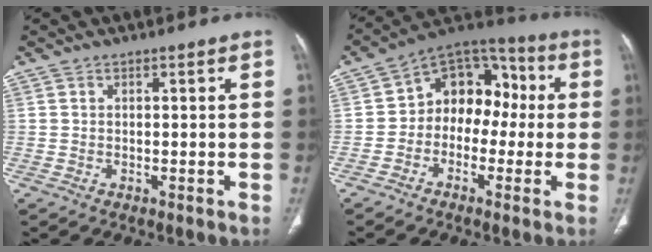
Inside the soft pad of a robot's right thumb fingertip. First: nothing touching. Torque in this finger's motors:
{"motor_torque": [-0.32, 0.71, 0.39, -0.21, 0.12]}